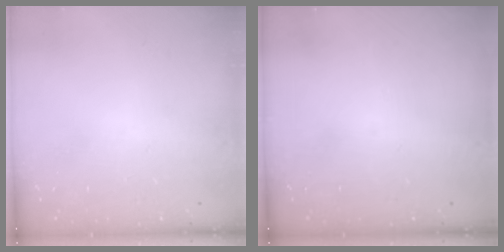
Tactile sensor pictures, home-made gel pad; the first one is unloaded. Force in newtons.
{"total": 0.0}